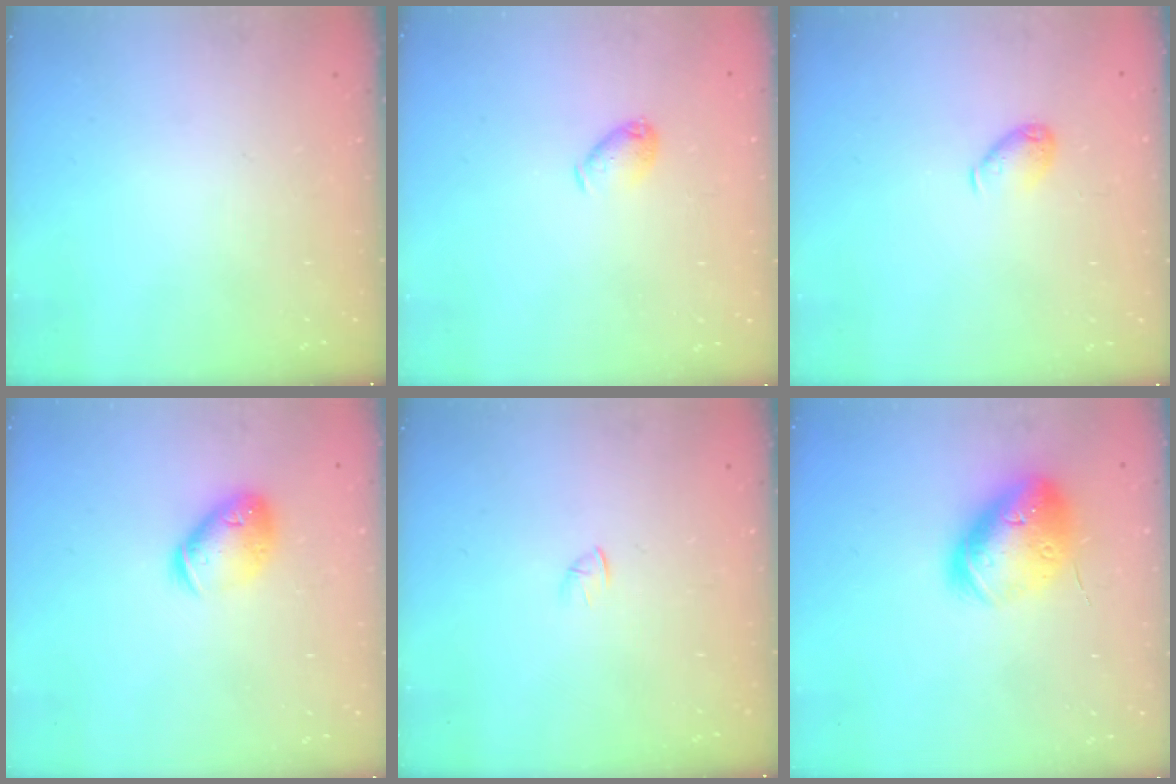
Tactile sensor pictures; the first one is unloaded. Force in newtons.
{"total": 6.1, "press": 6.1, "slide": 0.5}
{"total": 5.5, "press": 5.5, "slide": 0.4}
{"total": 9.6, "press": 9.5, "slide": 1.2}
{"total": 1.2, "press": 1.1, "slide": 0.3}
{"total": 19.2, "press": 18.9, "slide": 3.0}